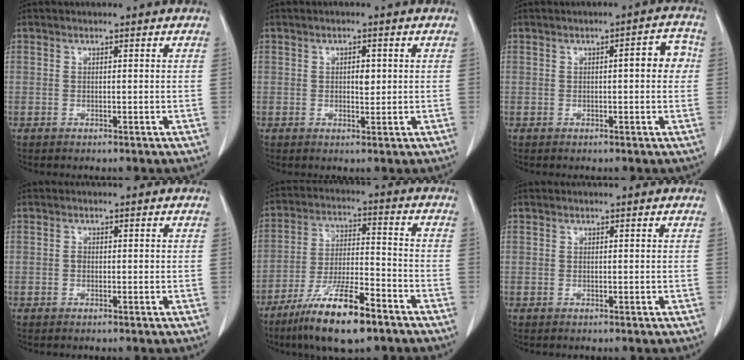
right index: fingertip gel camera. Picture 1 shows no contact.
{"total": 2.1, "force": [0.3, 1.0, 1.8], "torque": [-0.029, 0.000, 0.006]}
{"total": 4.3, "force": [0.3, 1.2, 4.1], "torque": [-0.047, 0.016, -0.001]}
{"total": 0.8, "force": [-0.1, 0.5, 0.6], "torque": [-0.009, 0.002, -0.003]}
{"total": 14.0, "force": [-9.2, 2.5, 10.2], "torque": [-0.195, -0.022, -0.161]}
{"total": 0.0}